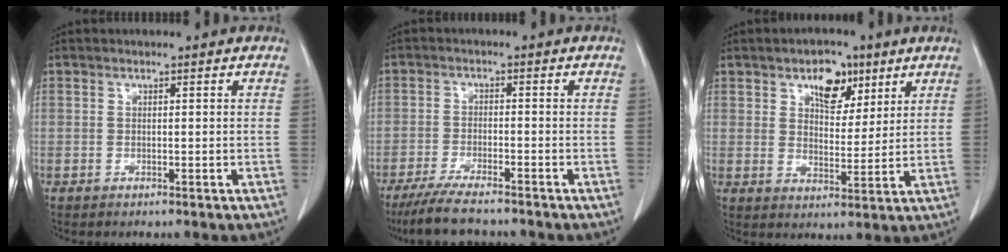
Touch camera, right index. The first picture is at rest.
{"total": 8.4, "force": [-7.2, 0.8, 4.3], "torque": [-0.079, -0.023, -0.119]}
{"total": 7.1, "force": [4.1, 4.0, 4.2], "torque": [-0.065, 0.008, 0.068]}